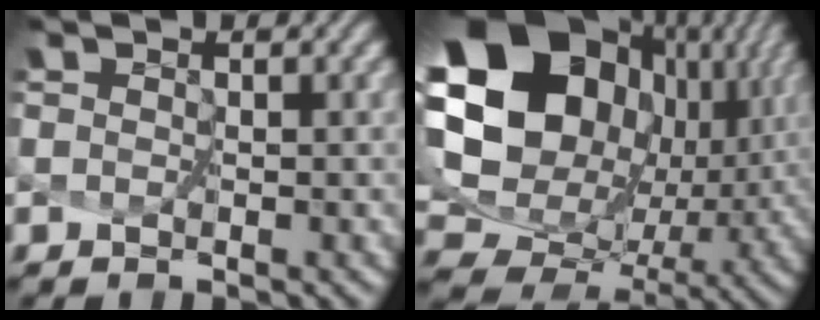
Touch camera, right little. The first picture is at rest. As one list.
[{"total": 19.7, "force": [4.9, 15.2, 11.6], "torque": [-0.259, 0.002, 0.129]}]